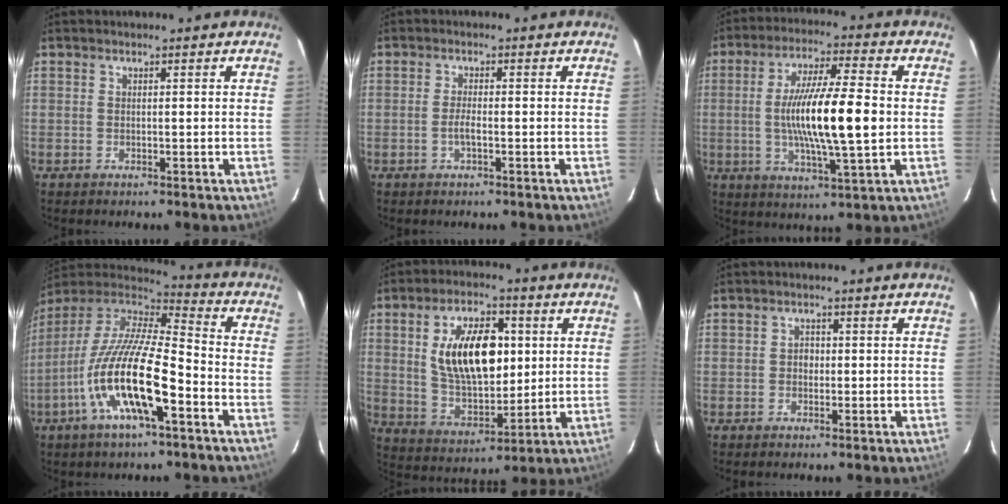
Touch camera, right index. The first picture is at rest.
{"total": 1.4, "force": [-0.6, 0.3, 1.3], "torque": [-0.026, 0.001, -0.011]}
{"total": 15.4, "force": [-0.6, 2.2, 15.2], "torque": [-0.273, -0.004, -0.009]}
{"total": 19.6, "force": [-7.7, 4.9, 17.3], "torque": [-0.324, -0.026, -0.153]}
{"total": 16.0, "force": [3.4, 8.5, 13.2], "torque": [-0.230, 0.012, 0.074]}
{"total": 1.4, "force": [-0.2, 1.3, 0.6], "torque": [-0.009, 0.006, -0.004]}